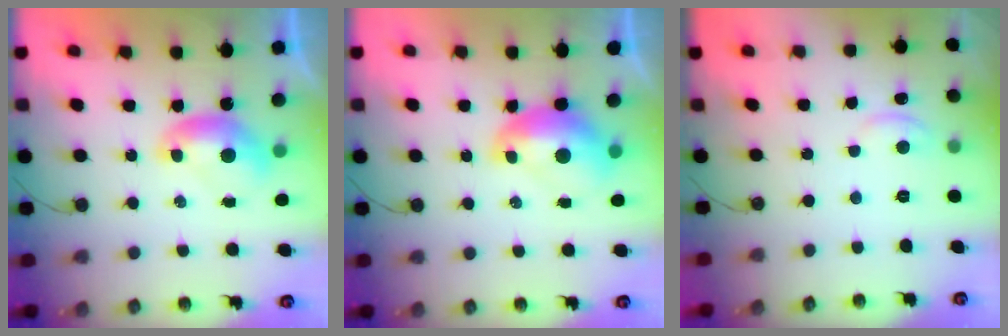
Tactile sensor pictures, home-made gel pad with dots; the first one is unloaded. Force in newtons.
{"total": 2.6, "press": 2.5, "slide": 0.7}
{"total": 2.6, "press": 2.6, "slide": 0.3}